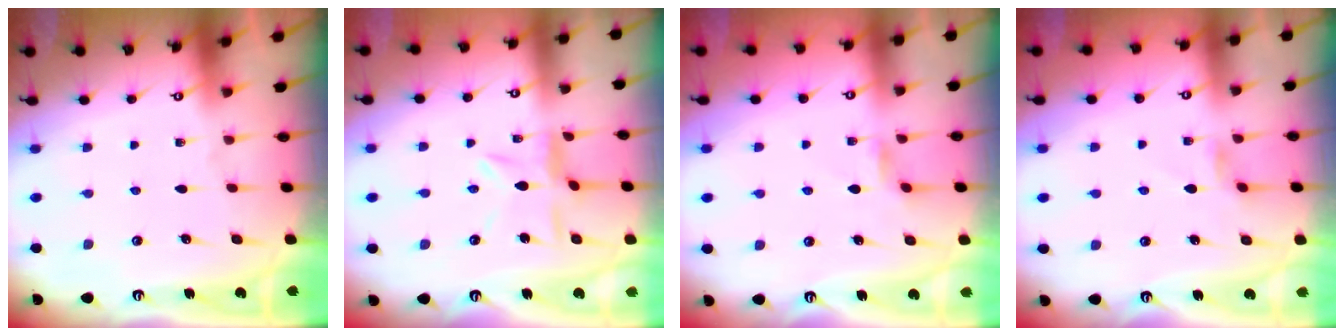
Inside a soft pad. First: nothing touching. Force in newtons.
{"total": 5.8, "press": 5.7, "slide": 0.6}
{"total": 2.3, "press": 2.3, "slide": 0.5}
{"total": 1.7, "press": 1.7, "slide": 0.3}